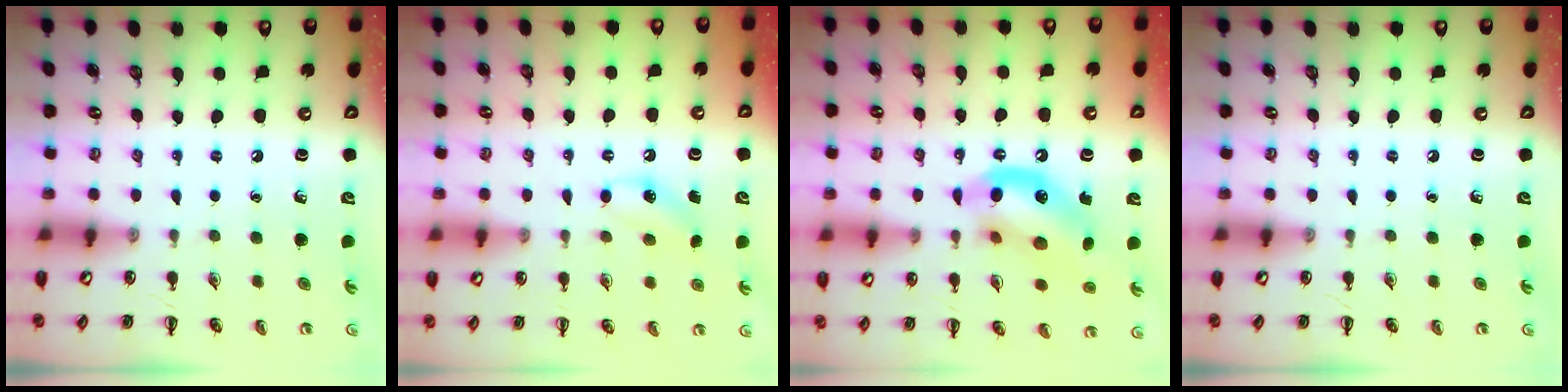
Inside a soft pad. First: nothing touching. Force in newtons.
{"total": 5.7, "press": 5.4, "slide": 1.6}
{"total": 14.0, "press": 13.7, "slide": 3.1}
{"total": 0.0}